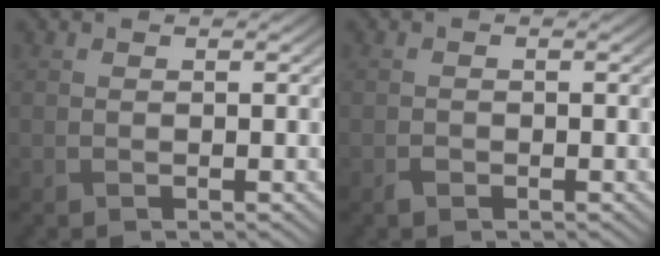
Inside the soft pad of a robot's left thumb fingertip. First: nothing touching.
{"total": 0.8, "force": [-0.6, 0.5, 0.3], "torque": [-0.008, -0.001, -0.010]}